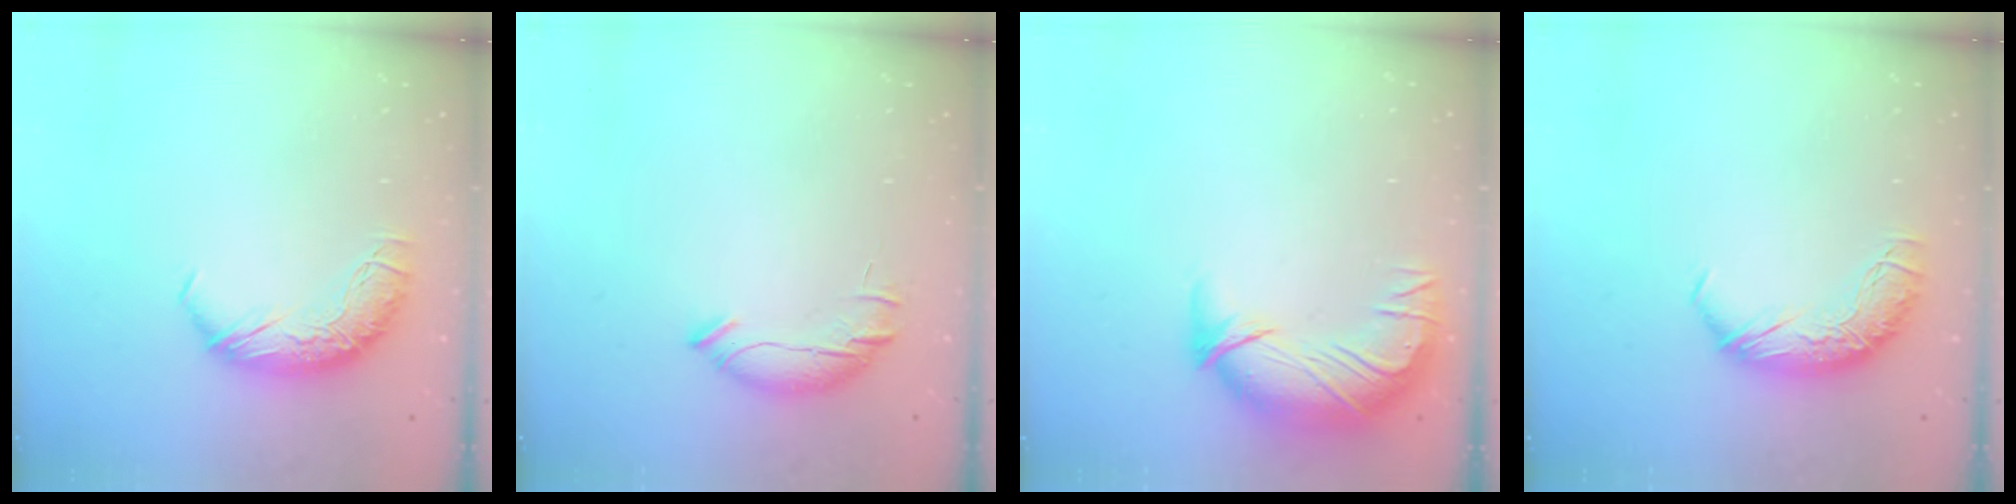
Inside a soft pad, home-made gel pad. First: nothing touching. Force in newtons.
{"total": 5.1, "press": 5.0, "slide": 0.5}
{"total": 3.7, "press": 2.1, "slide": 3.0}
{"total": 0.0}